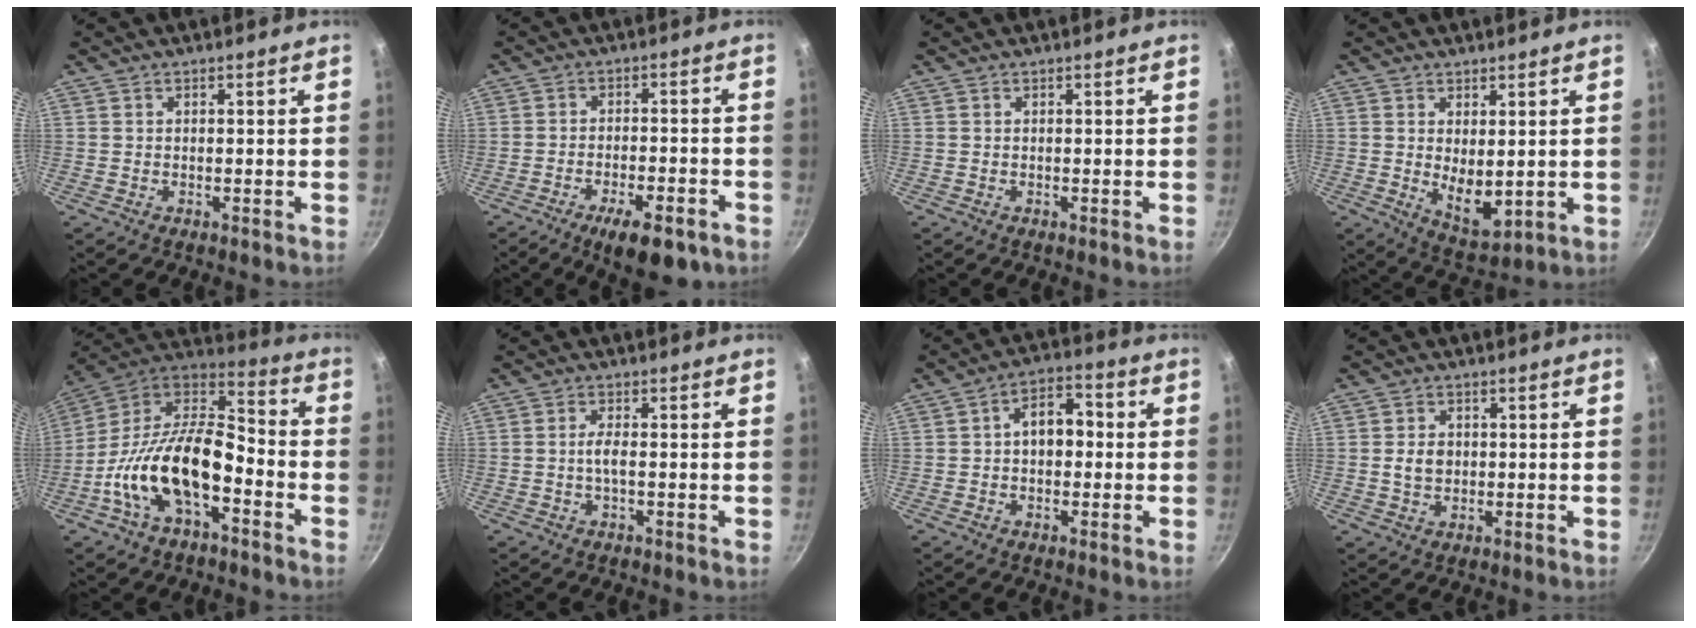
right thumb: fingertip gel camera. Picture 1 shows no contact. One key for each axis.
{"total": 10.0, "fx": -5.8, "fy": 3.4, "fz": 7.5, "tx": -0.101, "ty": 0.024, "tz": -0.077}
{"total": 0.0}
{"total": 7.1, "fx": 0.8, "fy": 3.6, "fz": 6.1, "tx": -0.086, "ty": -0.026, "tz": 0.030}
{"total": 21.2, "fx": -7.0, "fy": 10.7, "fz": 16.9, "tx": -0.295, "ty": 0.058, "tz": -0.146}
{"total": 2.2, "fx": -0.5, "fy": 0.3, "fz": 2.1, "tx": -0.052, "ty": 0.006, "tz": -0.013}
{"total": 7.7, "fx": 0.2, "fy": 5.1, "fz": 5.8, "tx": -0.053, "ty": 0.025, "tz": -0.007}
{"total": 3.7, "fx": 0.1, "fy": 2.9, "fz": 2.3, "tx": -0.030, "ty": 0.004, "tz": 0.001}